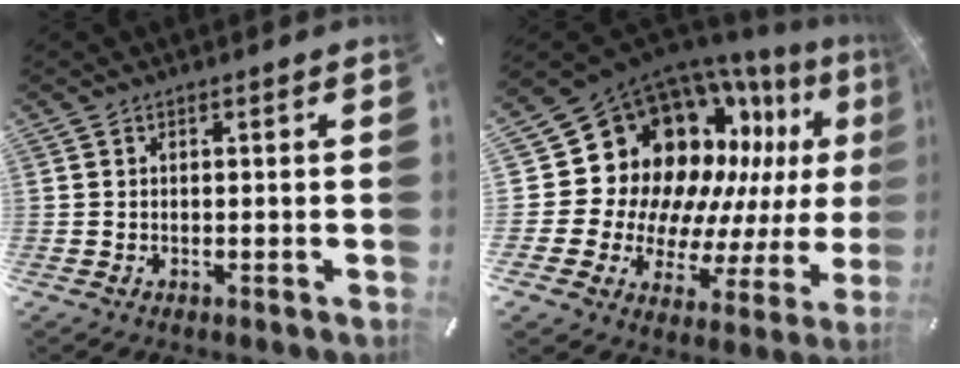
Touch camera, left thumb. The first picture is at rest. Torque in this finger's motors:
{"motor_torque": [2.50, 2.51, 1.49, -1.28, 0.34]}